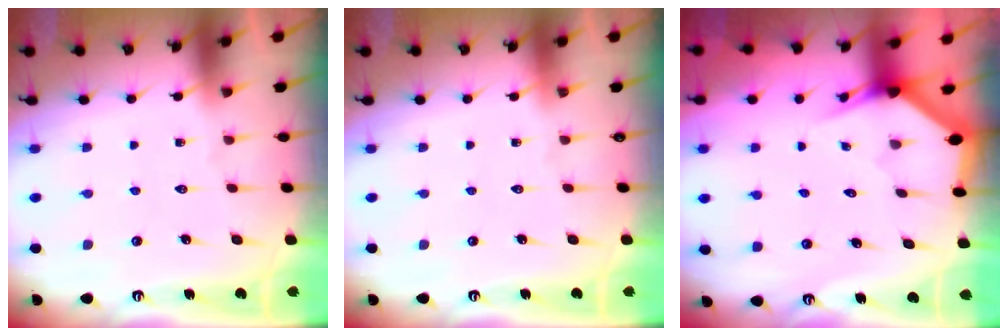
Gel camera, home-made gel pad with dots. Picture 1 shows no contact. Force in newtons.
{"total": 0.0}
{"total": 2.7, "press": 2.7, "slide": 0.2}